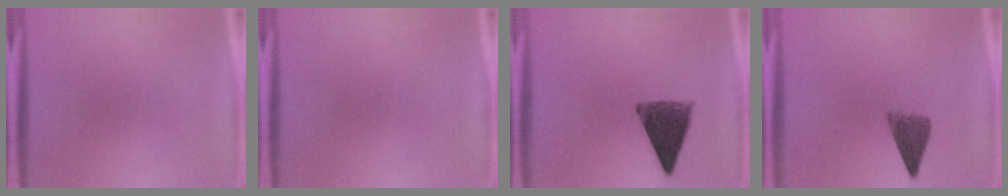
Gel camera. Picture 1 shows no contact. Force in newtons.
{"total": 0.0}
{"total": 9.9}
{"total": 4.6}